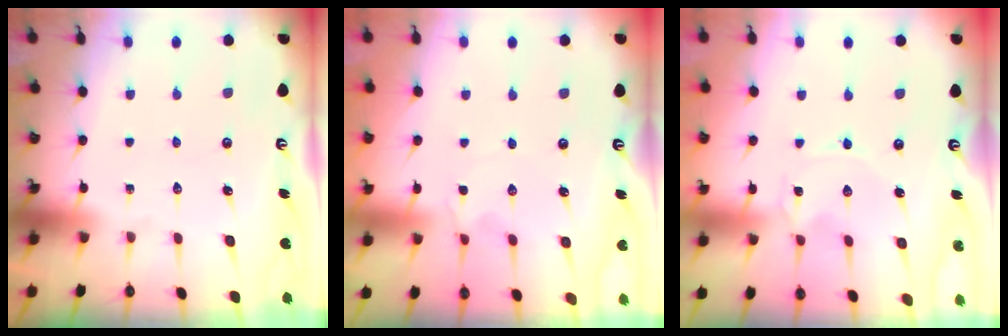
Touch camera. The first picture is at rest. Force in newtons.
{"total": 1.3, "press": 1.3, "slide": 0.4}
{"total": 0.0}